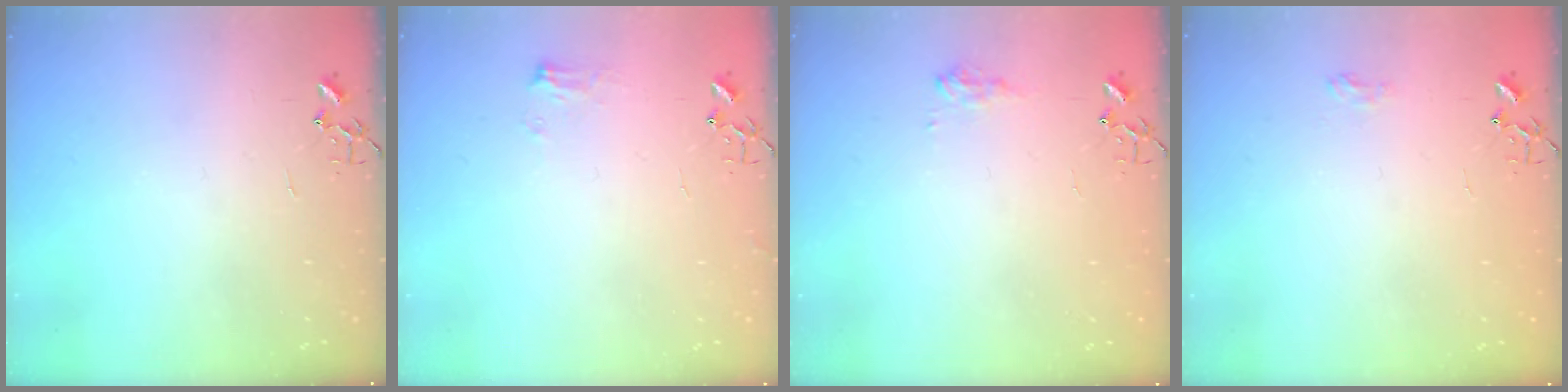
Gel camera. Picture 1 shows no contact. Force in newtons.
{"total": 6.8, "press": 6.8, "slide": 0.8}
{"total": 7.7, "press": 7.7, "slide": 0.4}
{"total": 6.5, "press": 6.5, "slide": 0.6}